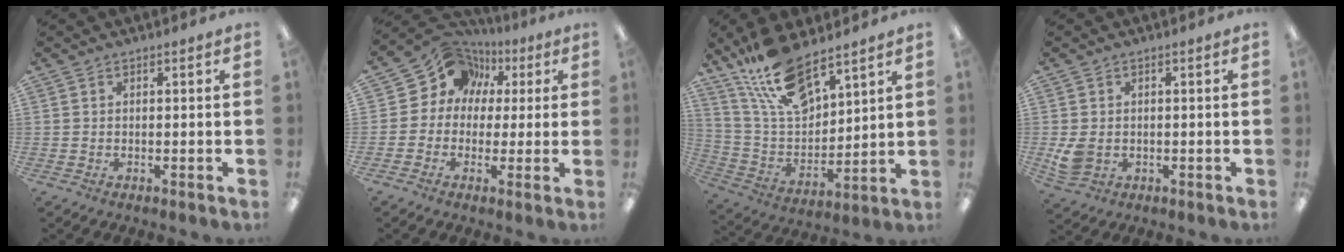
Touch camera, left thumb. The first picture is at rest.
{"total": 11.0, "force": [5.1, 9.3, 2.9], "torque": [-0.062, -0.031, 0.100]}
{"total": 17.0, "force": [12.7, 6.5, 9.3], "torque": [-0.195, -0.061, 0.229]}
{"total": 4.5, "force": [-0.2, 3.5, 2.8], "torque": [-0.054, -0.002, -0.003]}